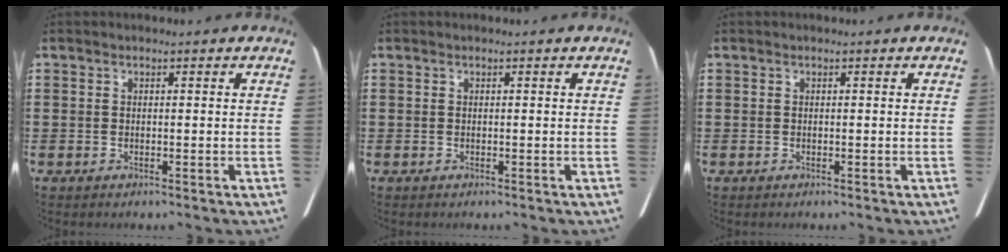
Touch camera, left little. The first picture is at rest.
{"total": 0.0}
{"total": 0.0}